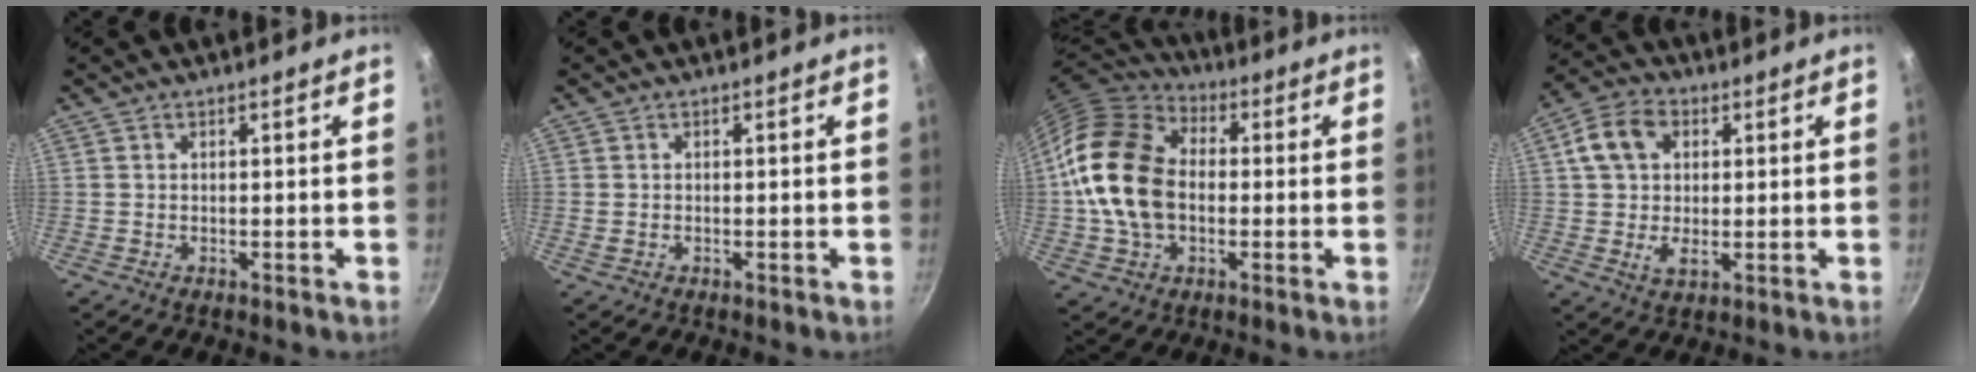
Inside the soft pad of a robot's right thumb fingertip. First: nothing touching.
{"total": 1.0, "force": [-0.2, 0.7, 0.6], "torque": [-0.013, 0.000, -0.003]}
{"total": 17.9, "force": [-0.1, 12.7, 12.6], "torque": [-0.220, 0.023, -0.014]}
{"total": 10.0, "force": [2.1, 7.2, 6.5], "torque": [-0.112, 0.004, 0.026]}